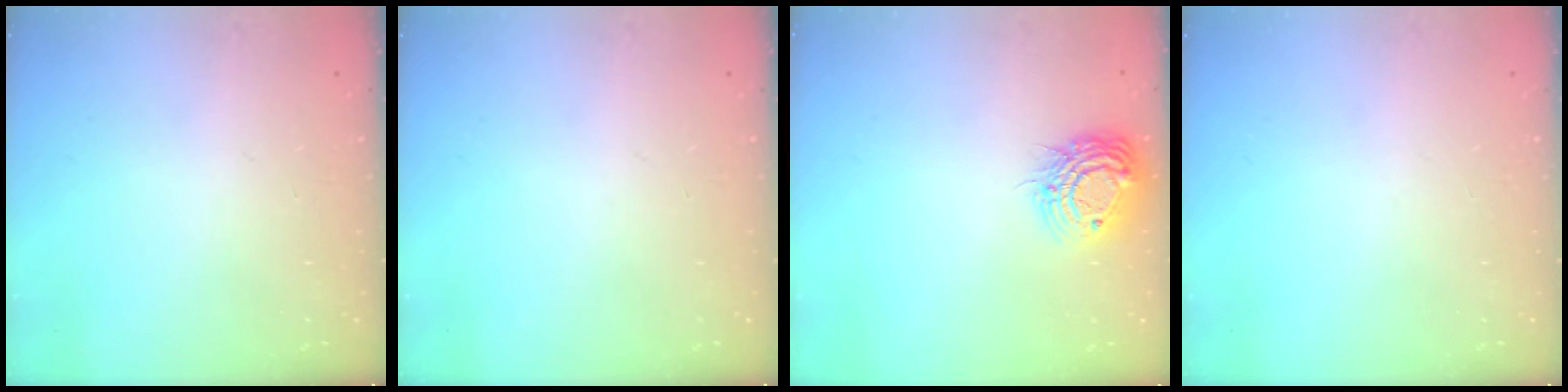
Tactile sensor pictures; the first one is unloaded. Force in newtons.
{"total": 0.0}
{"total": 12.7, "press": 12.7, "slide": 0.9}
{"total": 0.0}